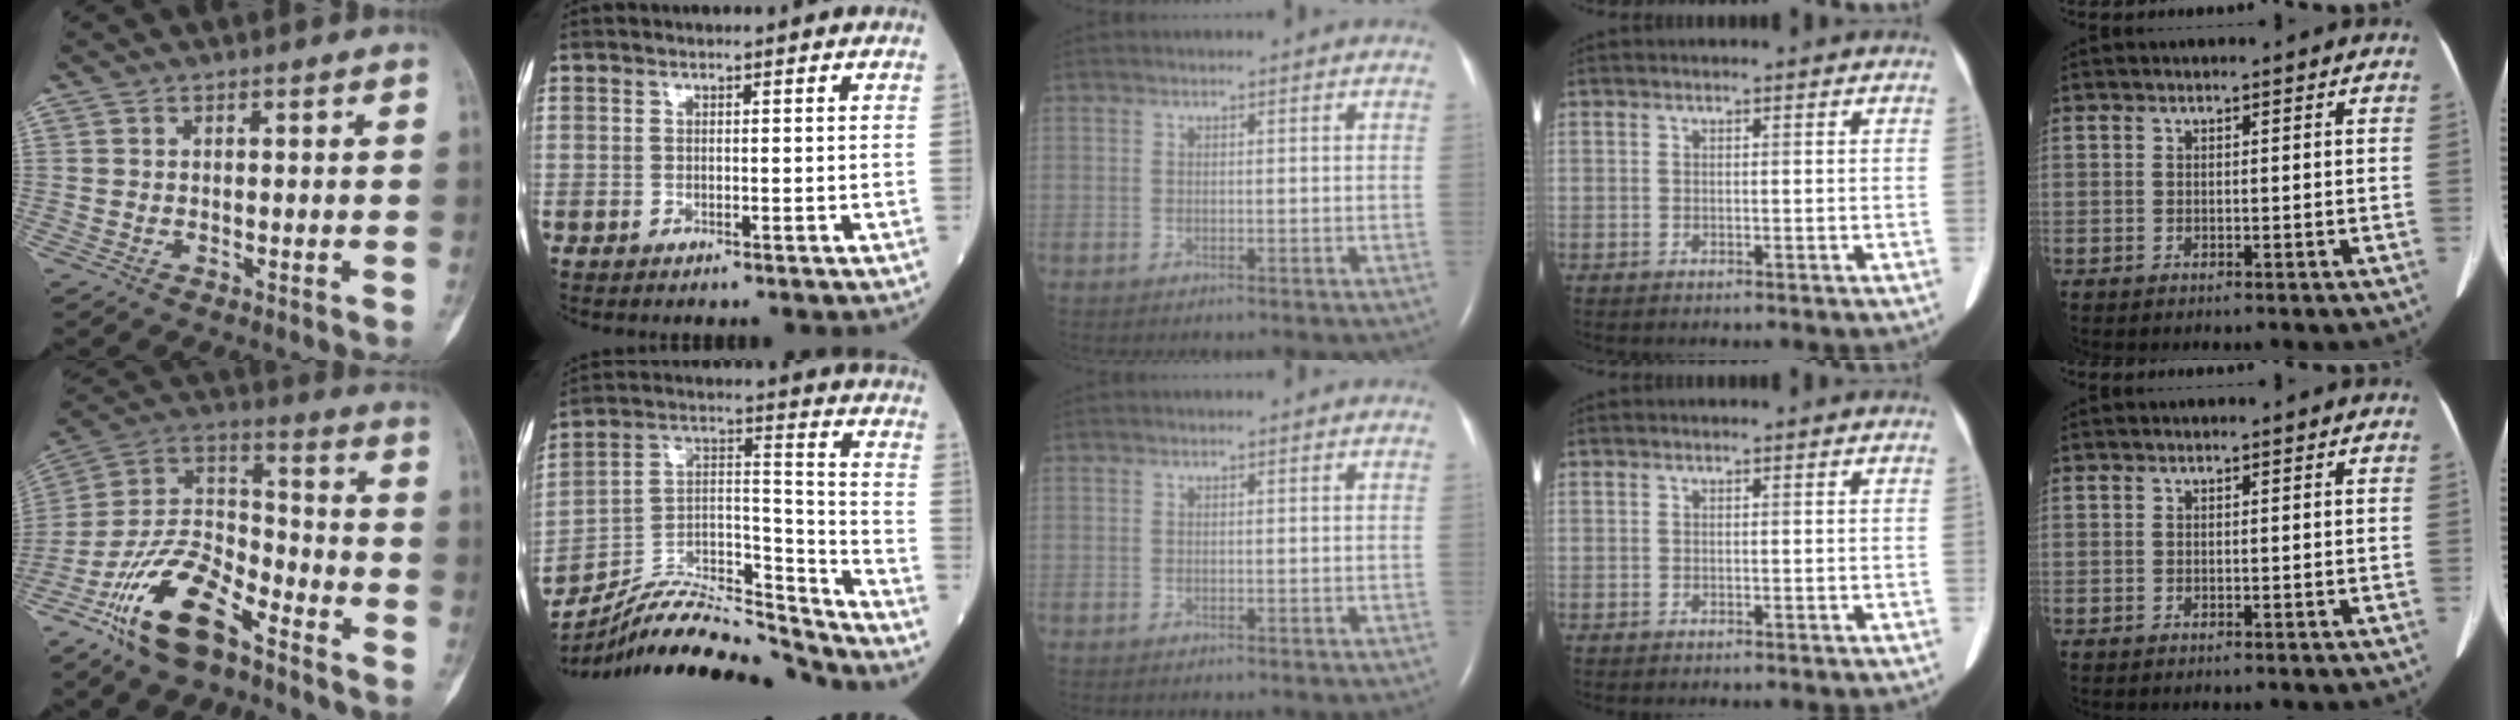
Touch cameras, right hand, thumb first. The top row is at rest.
{"thumb": {"total": 18.5, "force": [-11.4, 8.3, 12.1], "torque": [-0.216, 0.077, -0.213]}, "index": {"total": 17.1, "force": [-16.5, 1.6, 4.4], "torque": [-0.064, 0.051, -0.284]}}